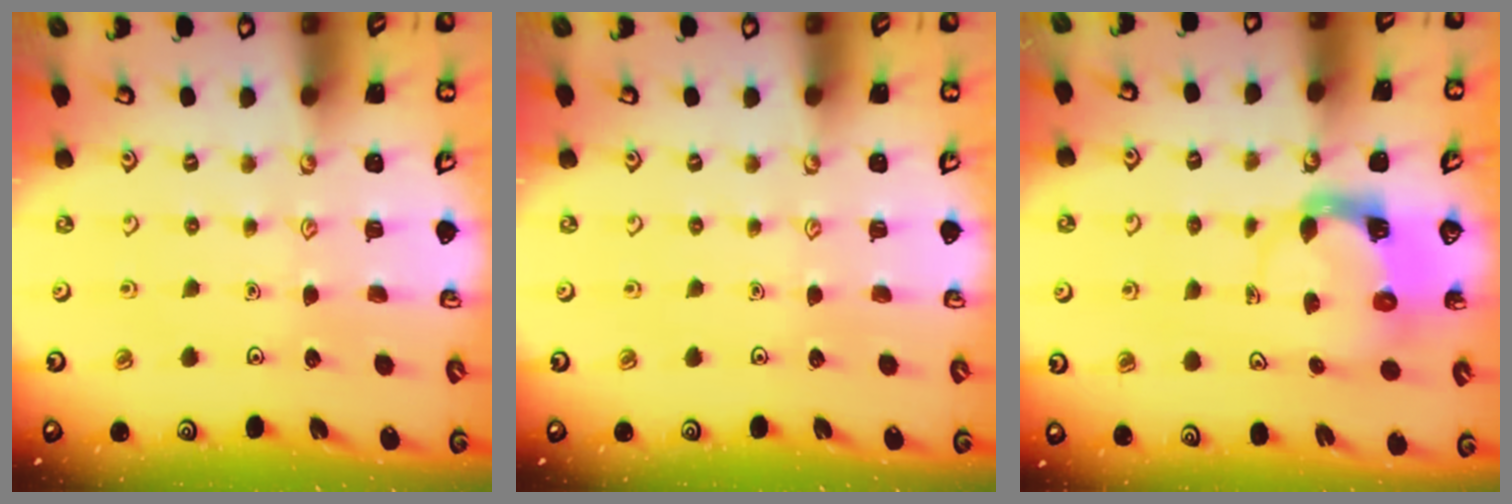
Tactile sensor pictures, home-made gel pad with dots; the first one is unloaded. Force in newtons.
{"total": 0.0}
{"total": 4.2, "press": 4.2, "slide": 0.6}